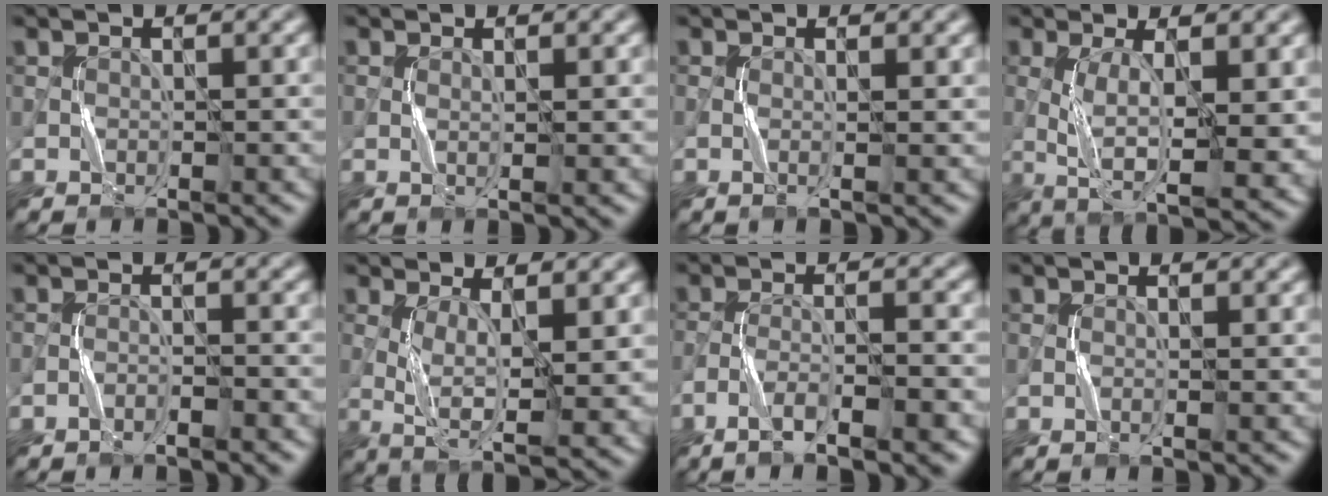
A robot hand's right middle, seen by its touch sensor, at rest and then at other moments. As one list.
[{"total": 1.2, "force": [0.4, 0.2, 1.0], "torque": [-0.018, -0.002, 0.005]}, {"total": 1.5, "force": [0.3, 0.4, 1.4], "torque": [-0.022, 0.003, -0.007]}, {"total": 8.6, "force": [-0.7, 2.6, 8.1], "torque": [-0.149, -0.008, -0.007]}, {"total": 1.9, "force": [-1.4, 0.2, 1.3], "torque": [-0.028, 0.011, -0.027]}, {"total": 7.0, "force": [0.0, 2.0, 6.7], "torque": [-0.124, -0.008, 0.005]}, {"total": 6.4, "force": [-3.8, 1.3, 5.0], "torque": [-0.083, 0.006, -0.068]}, {"total": 0.8, "force": [0.1, 0.1, 0.8], "torque": [-0.016, 0.000, -0.003]}]